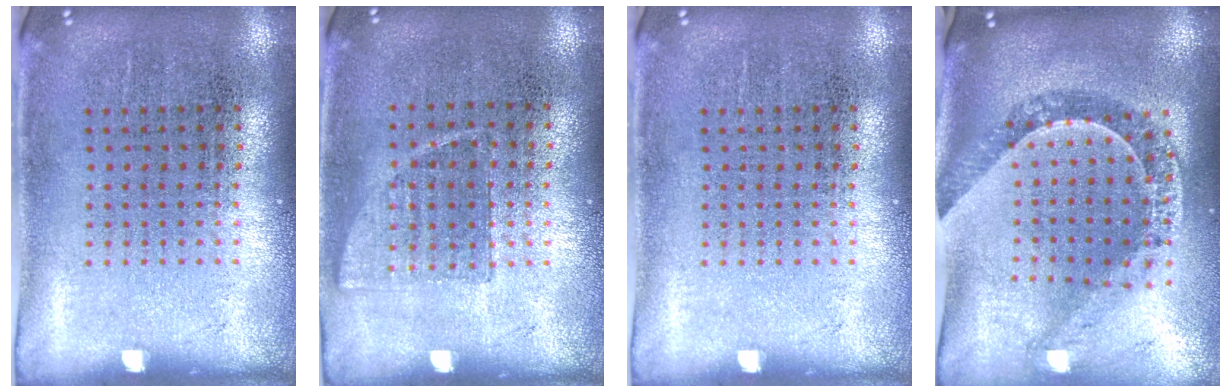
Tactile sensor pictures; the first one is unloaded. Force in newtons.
{"total": 0.8, "press": 0.7, "slide": 0.3}
{"total": 0.0}
{"total": 1.1, "press": 1.1, "slide": 0.3}